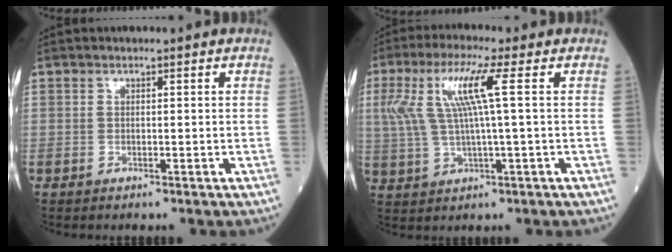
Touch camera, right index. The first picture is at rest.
{"total": 9.0, "force": [2.3, 0.1, 8.7], "torque": [-0.197, 0.018, 0.047]}